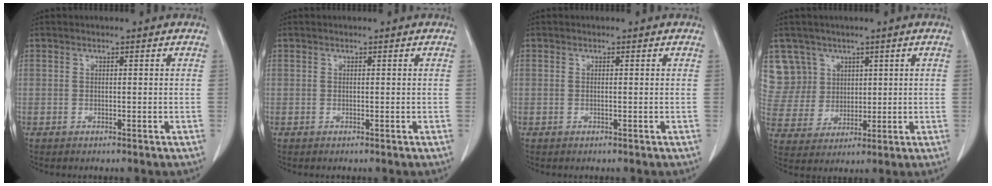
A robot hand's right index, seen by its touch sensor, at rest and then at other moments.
{"total": 0.0}
{"total": 0.0}
{"total": 8.3, "force": [4.2, 7.2, -0.2], "torque": [0.003, 0.022, 0.096]}